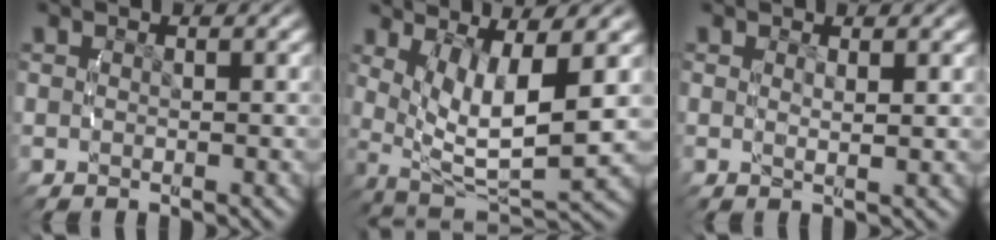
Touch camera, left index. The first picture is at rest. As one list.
[{"total": 9.6, "force": [-0.1, 6.0, 7.6], "torque": [-0.164, -0.042, 0.014]}, {"total": 1.0, "force": [0.6, -0.1, 0.8], "torque": [-0.014, -0.005, 0.010]}]